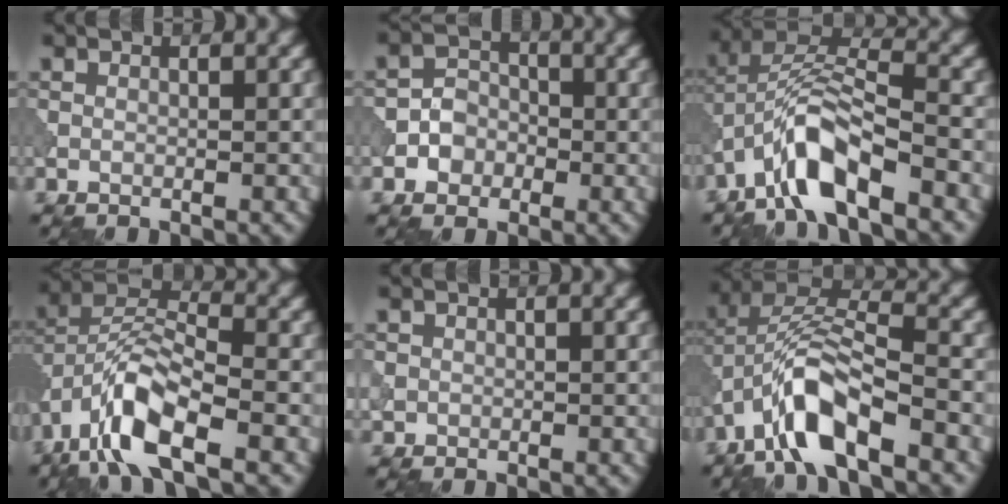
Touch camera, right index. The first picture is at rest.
{"total": 2.5, "force": [-0.9, 2.2, 0.8], "torque": [-0.006, 0.009, -0.019]}
{"total": 7.6, "force": [-4.4, 2.4, 5.7], "torque": [-0.107, 0.015, -0.088]}
{"total": 8.5, "force": [-4.8, 3.1, 6.3], "torque": [-0.118, 0.010, -0.101]}
{"total": 1.0, "force": [0.0, 1.0, 0.0], "torque": [0.004, -0.003, -0.005]}
{"total": 8.5, "force": [-4.5, 2.9, 6.7], "torque": [-0.127, 0.016, -0.090]}